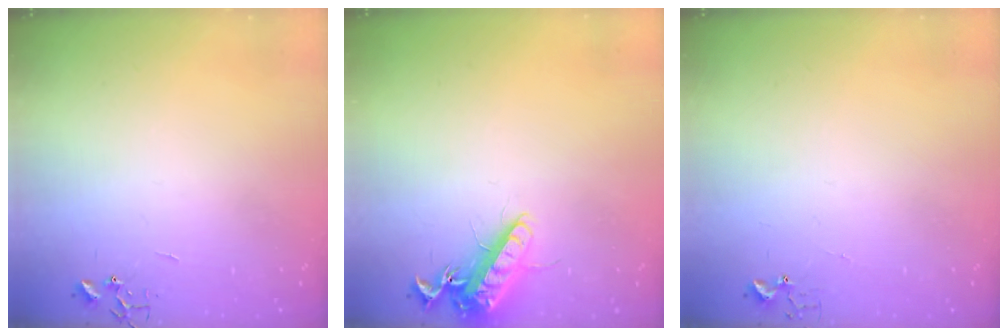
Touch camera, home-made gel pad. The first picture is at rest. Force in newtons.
{"total": 14.3, "press": 14.1, "slide": 2.1}
{"total": 2.9, "press": 2.9, "slide": 0.3}